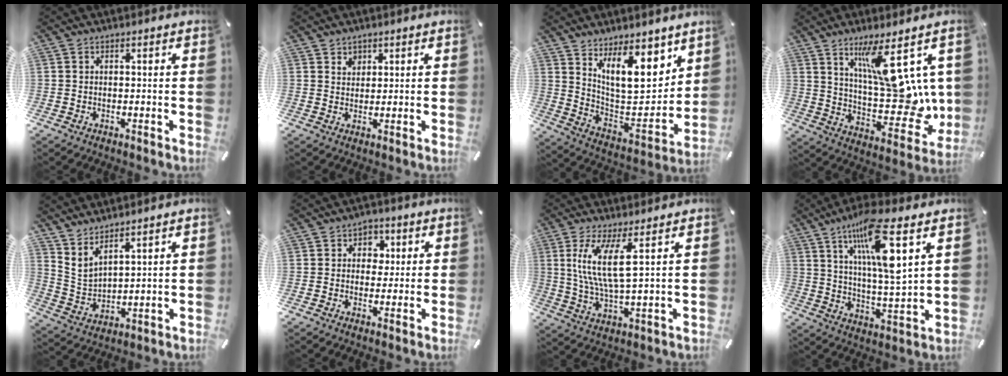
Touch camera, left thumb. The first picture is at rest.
{"total": 2.3, "force": [1.4, 1.8, 0.0], "torque": [0.006, -0.001, 0.025]}
{"total": 15.8, "force": [10.4, 7.5, 9.2], "torque": [-0.140, -0.079, 0.187]}
{"total": 17.6, "force": [7.1, 6.5, 14.8], "torque": [-0.232, -0.061, 0.122]}
{"total": 5.0, "force": [4.7, 1.1, 1.0], "torque": [-0.035, -0.033, 0.087]}
{"total": 4.4, "force": [0.6, 4.1, 1.6], "torque": [-0.010, 0.001, 0.000]}
{"total": 10.5, "force": [3.6, 2.4, 9.6], "torque": [-0.208, -0.004, 0.059]}
{"total": 16.3, "force": [8.6, 3.1, 13.4], "torque": [-0.255, -0.034, 0.132]}